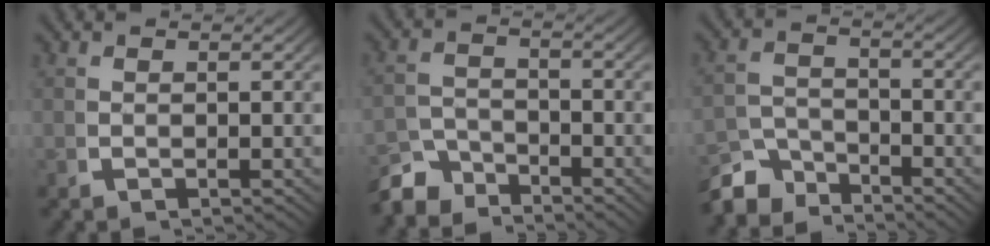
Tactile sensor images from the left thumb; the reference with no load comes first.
{"total": 4.4, "force": [-4.0, 1.5, 0.9], "torque": [0.001, -0.012, -0.073]}
{"total": 4.9, "force": [-4.2, 2.0, 1.5], "torque": [-0.006, -0.014, -0.075]}